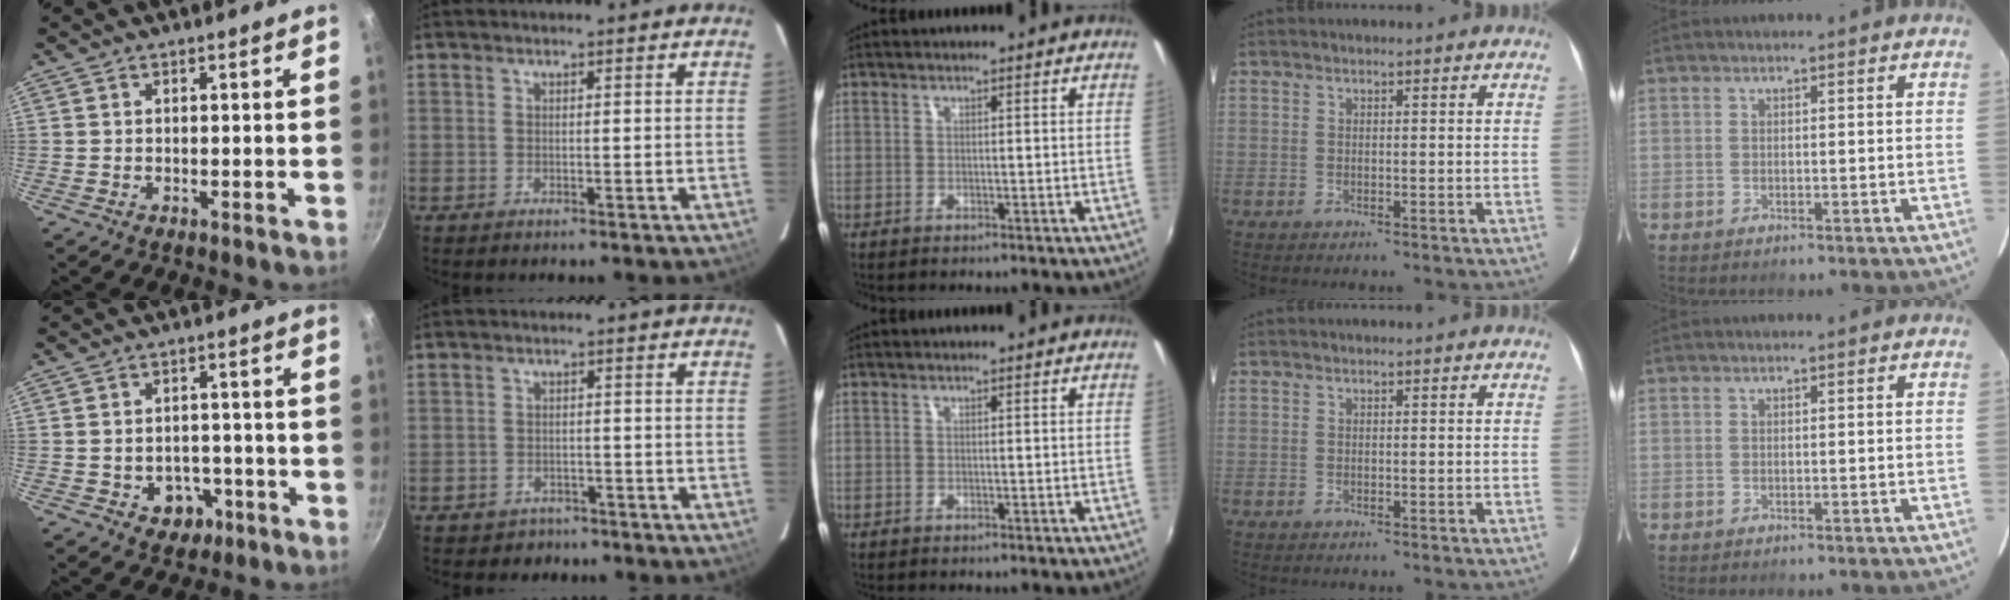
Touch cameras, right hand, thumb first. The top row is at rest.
{"thumb": {"total": 5.9, "force": [-2.3, 4.7, 2.6], "torque": [-0.012, 0.025, -0.018]}, "index": {"total": 4.0, "force": [-2.7, 2.9, 0.2], "torque": [-0.014, 0.012, -0.036]}}